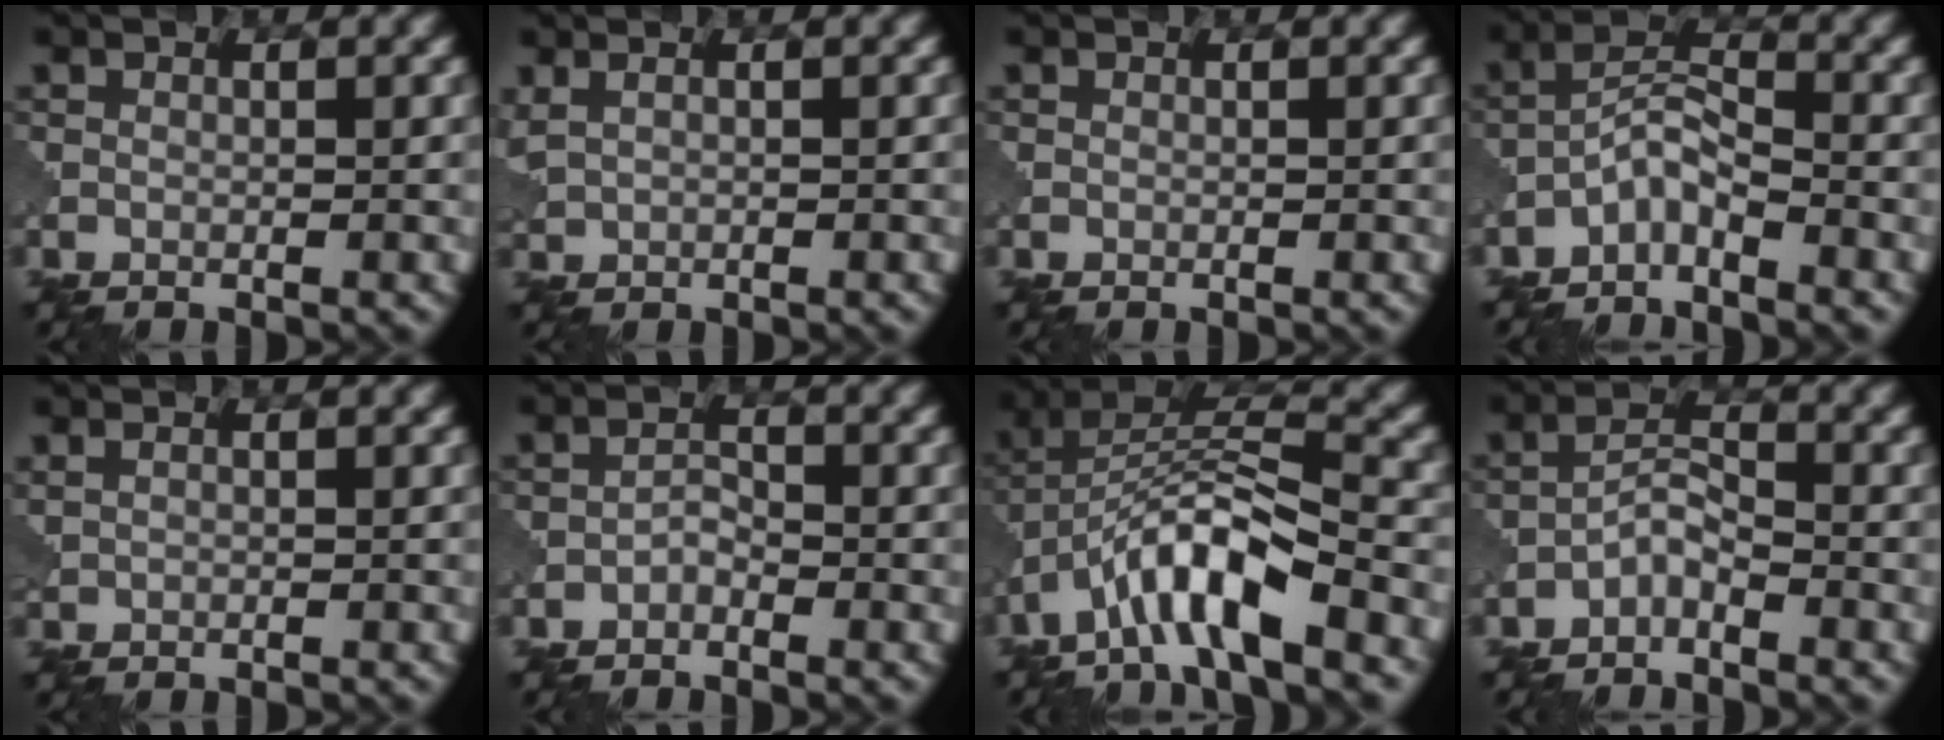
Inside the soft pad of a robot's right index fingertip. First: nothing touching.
{"total": 1.5, "force": [0.9, 0.7, 1.0], "torque": [-0.024, 0.004, 0.022]}
{"total": 0.0}
{"total": 3.1, "force": [-2.3, 0.8, 1.9], "torque": [-0.039, 0.014, -0.053]}
{"total": 0.7, "force": [0.4, 0.4, 0.4], "torque": [-0.009, 0.001, 0.011]}
{"total": 1.2, "force": [-0.9, 0.5, 0.7], "torque": [-0.012, 0.007, -0.019]}
{"total": 7.9, "force": [-4.4, 1.9, 6.3], "torque": [-0.111, 0.017, -0.088]}
{"total": 2.2, "force": [-1.6, 0.6, 1.3], "torque": [-0.023, 0.012, -0.037]}